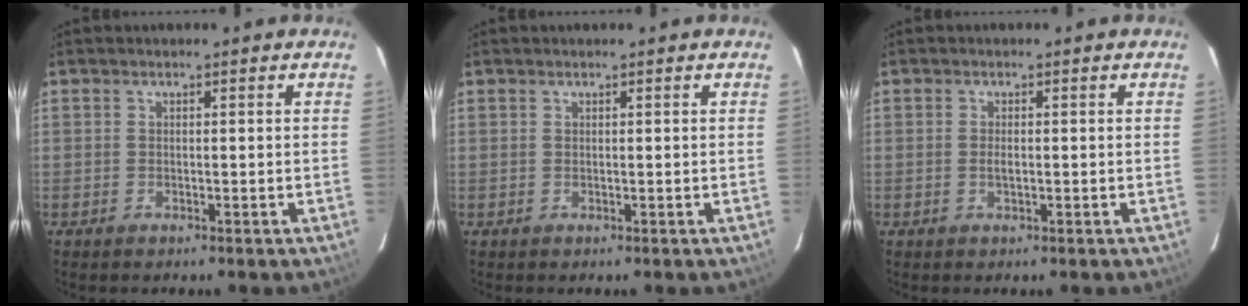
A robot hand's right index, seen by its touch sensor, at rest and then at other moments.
{"total": 0.0}
{"total": 1.1, "force": [-0.1, 0.5, 1.0], "torque": [-0.019, -0.002, -0.003]}